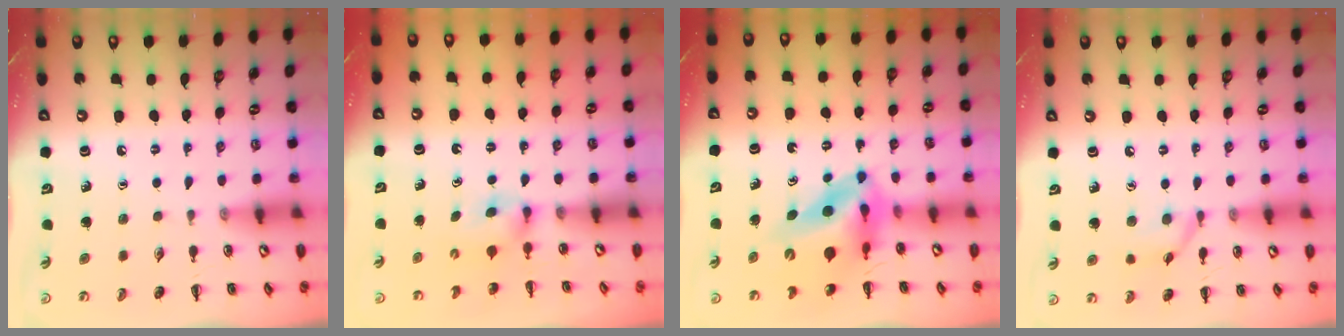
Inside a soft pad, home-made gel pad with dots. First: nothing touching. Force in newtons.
{"total": 2.9, "press": 2.8, "slide": 1.0}
{"total": 11.4, "press": 10.9, "slide": 3.5}
{"total": 7.8, "press": 7.8, "slide": 0.8}